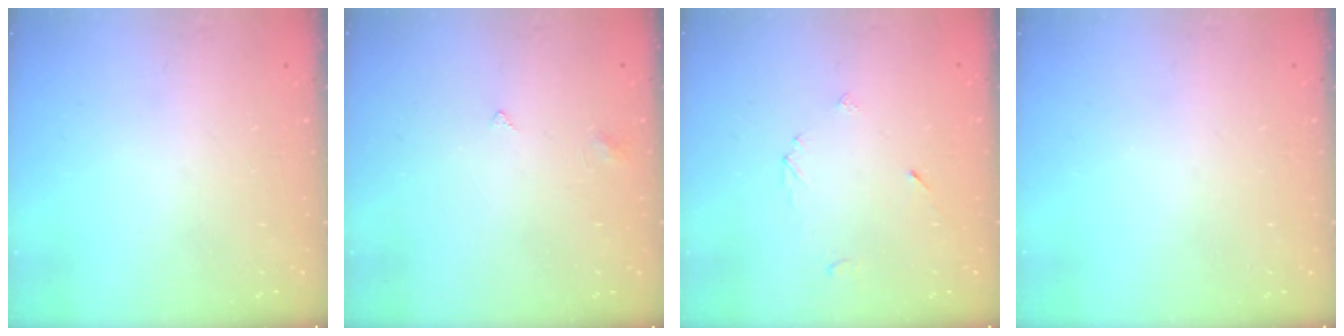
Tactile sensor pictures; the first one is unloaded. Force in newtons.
{"total": 2.5, "press": 2.4, "slide": 0.4}
{"total": 2.3, "press": 2.3, "slide": 0.2}
{"total": 0.0}